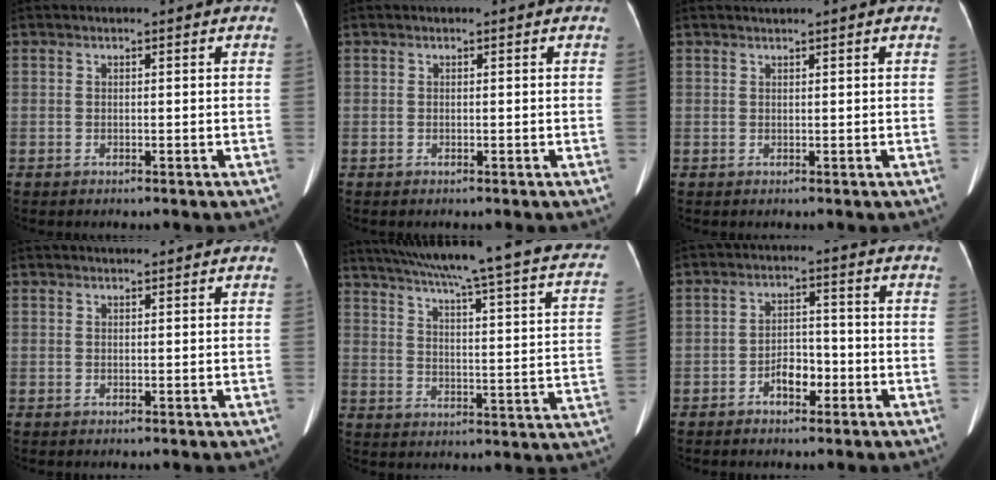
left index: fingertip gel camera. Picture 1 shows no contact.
{"total": 0.0}
{"total": 1.0, "force": [0.8, -0.2, 0.6], "torque": [-0.014, 0.011, 0.019]}
{"total": 0.9, "force": [0.9, 0.1, 0.2], "torque": [-0.009, 0.007, 0.016]}
{"total": 30.7, "force": [25.0, 2.4, 17.6], "torque": [-0.227, -0.043, 0.305]}
{"total": 4.2, "force": [-2.2, 2.1, 2.8], "torque": [-0.049, 0.010, -0.039]}